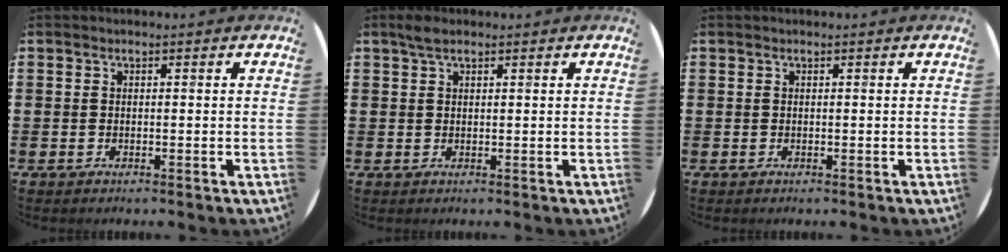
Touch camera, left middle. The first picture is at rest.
{"total": 1.8, "force": [1.3, 0.7, 1.0], "torque": [-0.014, 0.001, 0.021]}
{"total": 0.0}